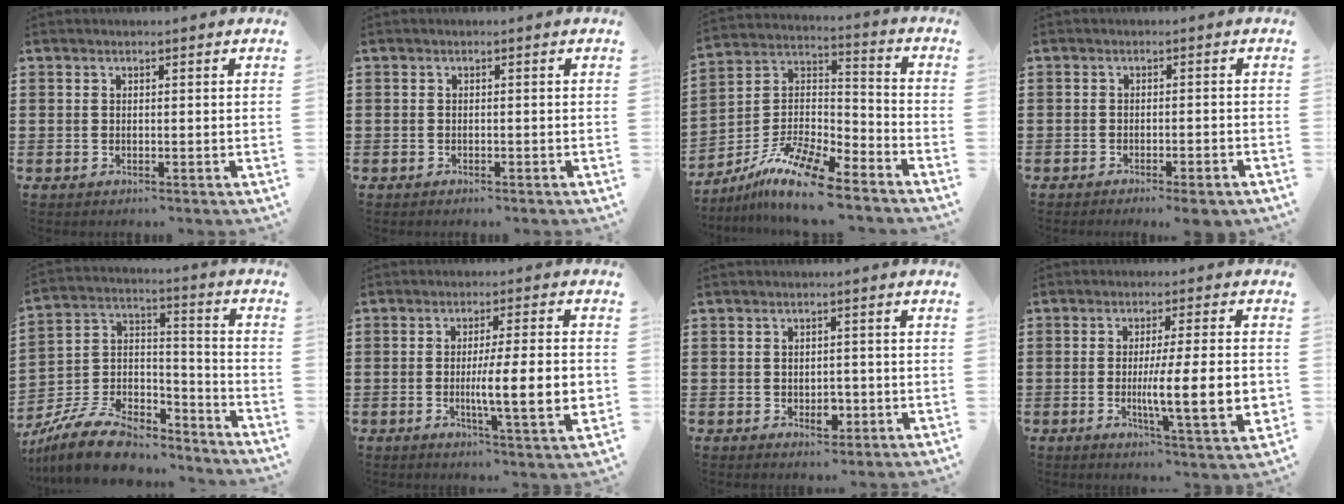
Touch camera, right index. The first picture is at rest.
{"total": 0.6, "force": [-0.6, 0.1, 0.1], "torque": [-0.004, -0.001, -0.011]}
{"total": 11.8, "force": [-9.3, 2.6, 6.8], "torque": [-0.149, 0.014, -0.187]}
{"total": 2.1, "force": [-1.8, -0.1, 1.1], "torque": [-0.019, 0.002, -0.035]}
{"total": 9.8, "force": [-8.1, 3.3, 4.3], "torque": [-0.106, 0.016, -0.162]}
{"total": 9.8, "force": [-1.1, 1.2, 9.6], "torque": [-0.153, -0.013, -0.022]}
{"total": 3.1, "force": [-0.9, 1.9, 2.3], "torque": [-0.033, -0.001, -0.017]}
{"total": 11.2, "force": [-1.3, 1.6, 11.0], "torque": [-0.184, -0.016, -0.027]}